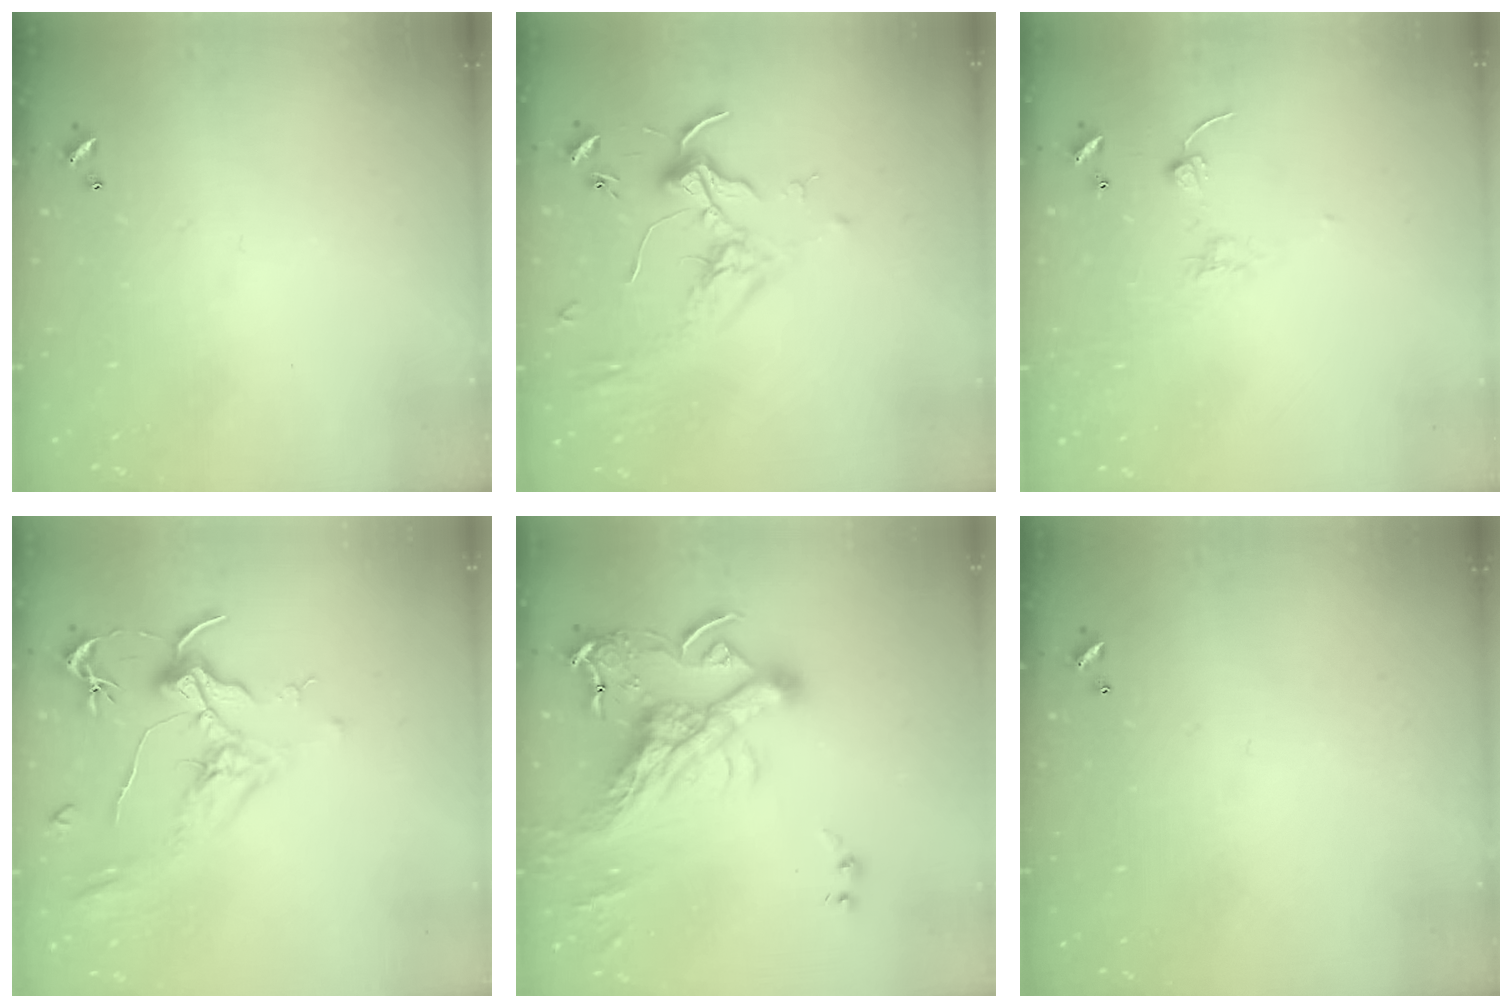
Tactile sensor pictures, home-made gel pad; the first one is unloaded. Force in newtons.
{"total": 1.7, "press": 1.5, "slide": 0.7}
{"total": 1.7, "press": 1.5, "slide": 0.7}
{"total": 2.0, "press": 1.7, "slide": 0.9}
{"total": 14.9, "press": 14.7, "slide": 2.3}
{"total": 0.0}